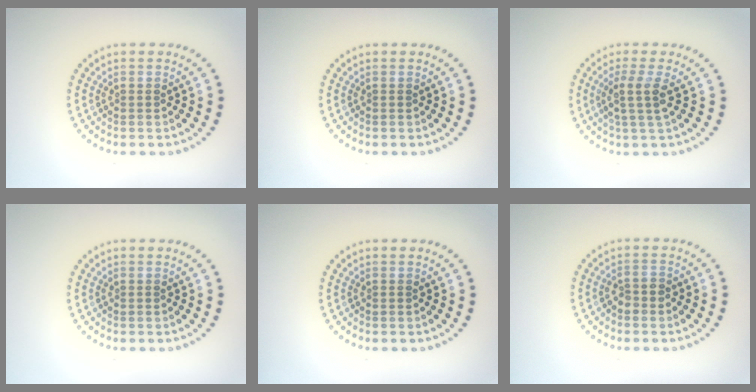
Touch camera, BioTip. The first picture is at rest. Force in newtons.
{"total": 0.0}
{"total": 2.3, "press": 1.9, "slide": 1.4}
{"total": 0.0}
{"total": 0.0}
{"total": 1.4, "press": 1.2, "slide": 0.6}